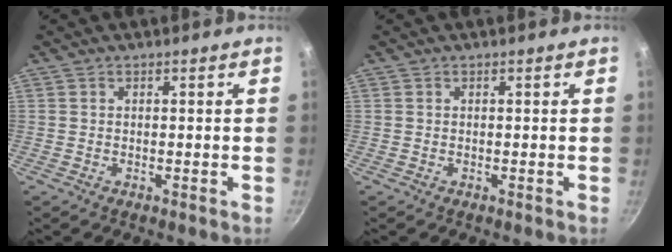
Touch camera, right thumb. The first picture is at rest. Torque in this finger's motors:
{"motor_torque": [0.00, 0.00, -0.02, 0.02, 0.00]}